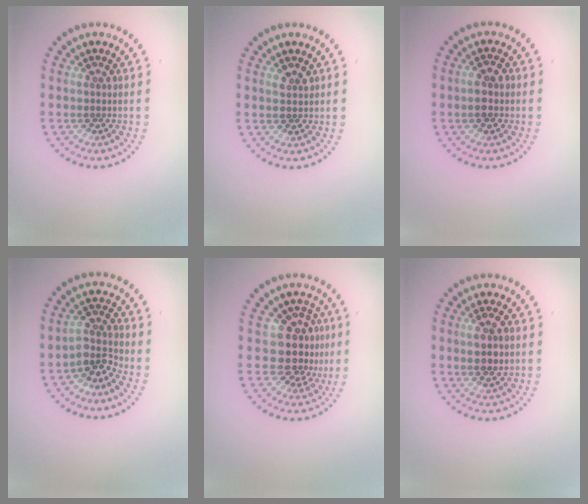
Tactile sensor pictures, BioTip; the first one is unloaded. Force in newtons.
{"total": 1.2, "press": 1.2, "slide": 0.3}
{"total": 1.9, "press": 1.9, "slide": 0.1}
{"total": 2.7, "press": 1.9, "slide": 1.9}
{"total": 4.0, "press": 3.5, "slide": 2.0}
{"total": 2.6, "press": 2.5, "slide": 0.6}